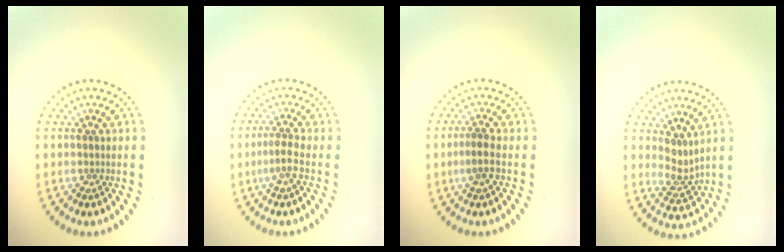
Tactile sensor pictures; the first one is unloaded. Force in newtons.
{"total": 2.0, "press": 1.3, "slide": 1.5}
{"total": 1.6, "press": 1.4, "slide": 0.8}
{"total": 2.4, "press": 1.6, "slide": 1.8}